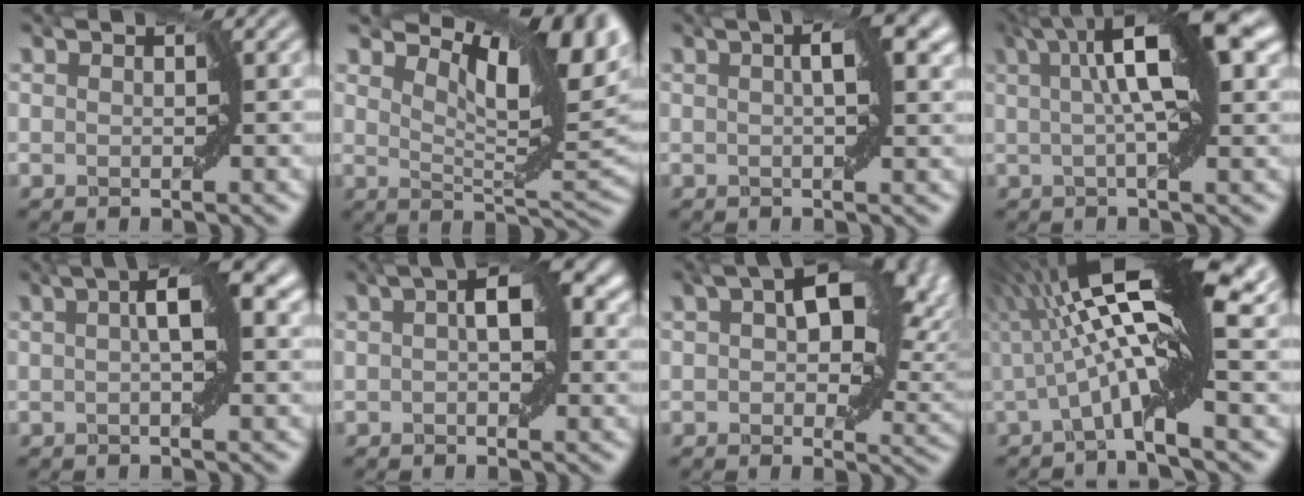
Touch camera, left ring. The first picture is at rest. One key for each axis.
{"total": 10.4, "fx": 5.3, "fy": 3.1, "fz": 8.4, "tx": -0.131, "ty": 0.007, "tz": 0.090}
{"total": 3.9, "fx": 0.9, "fy": 0.9, "fz": 3.6, "tx": -0.062, "ty": 0.005, "tz": 0.008}
{"total": 8.9, "fx": 2.8, "fy": 1.8, "fz": 8.3, "tx": -0.121, "ty": 0.012, "tz": 0.035}
{"total": 4.4, "fx": 1.0, "fy": 0.7, "fz": 4.2, "tx": -0.068, "ty": 0.010, "tz": 0.007}
{"total": 5.3, "fx": 1.3, "fy": 2.2, "fz": 4.6, "tx": -0.066, "ty": 0.008, "tz": 0.012}
{"total": 10.5, "fx": 3.5, "fy": 5.5, "fz": 8.2, "tx": -0.124, "ty": 0.001, "tz": 0.051}
{"total": 12.9, "fx": 2.3, "fy": 2.2, "fz": 12.5, "tx": -0.213, "ty": 0.019, "tz": 0.035}